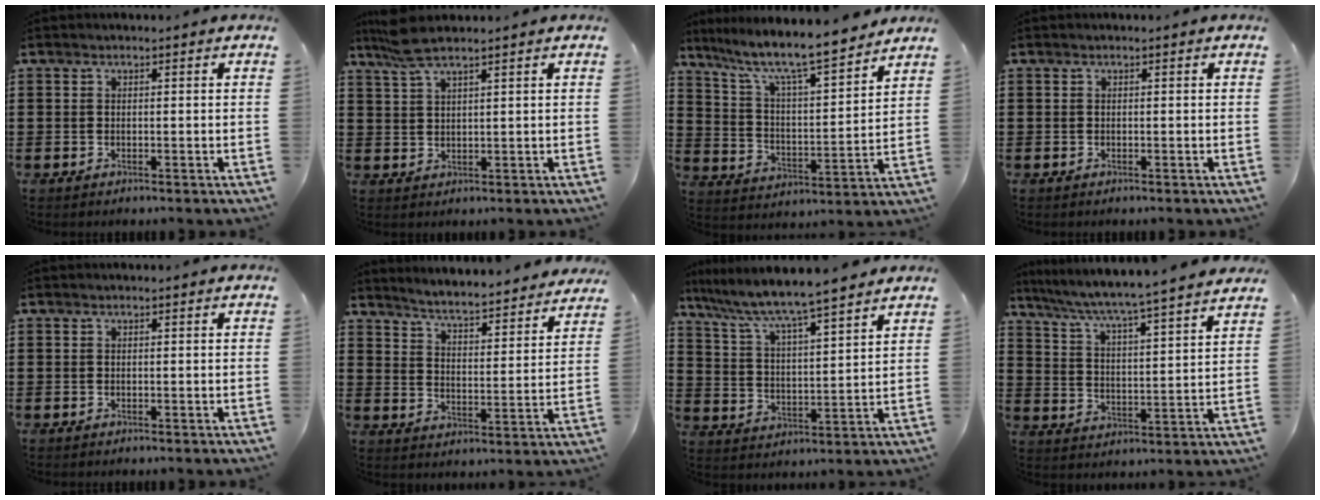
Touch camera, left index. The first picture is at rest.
{"total": 4.7, "force": [3.4, 0.5, 3.1], "torque": [-0.068, 0.002, 0.064]}
{"total": 8.4, "force": [7.1, 0.7, 4.4], "torque": [-0.115, -0.049, 0.116]}
{"total": 0.0}
{"total": 0.0}
{"total": 4.4, "force": [4.3, -0.4, 0.4], "torque": [-0.029, -0.034, 0.073]}
{"total": 6.1, "force": [5.6, -0.4, 2.5], "torque": [-0.074, -0.040, 0.088]}
{"total": 4.7, "force": [4.2, -0.9, 2.0], "torque": [-0.060, -0.044, 0.060]}